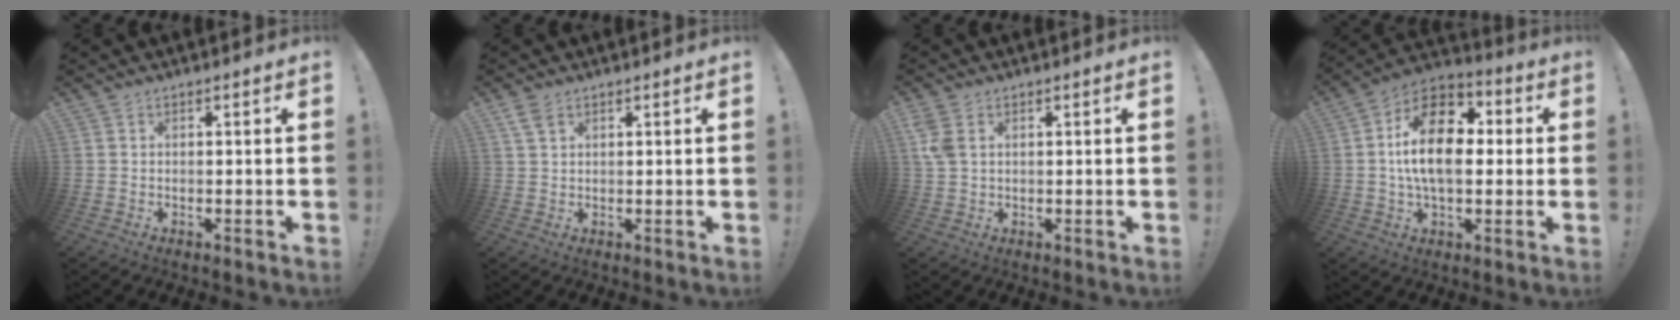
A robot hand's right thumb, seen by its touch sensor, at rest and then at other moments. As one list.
[{"total": 3.5, "force": [2.2, 1.9, 1.9], "torque": [-0.034, -0.004, 0.042]}, {"total": 4.9, "force": [1.9, 3.2, 3.2], "torque": [-0.072, -0.004, 0.036]}, {"total": 18.3, "force": [1.8, 10.6, 14.8], "torque": [-0.258, 0.012, 0.030]}]